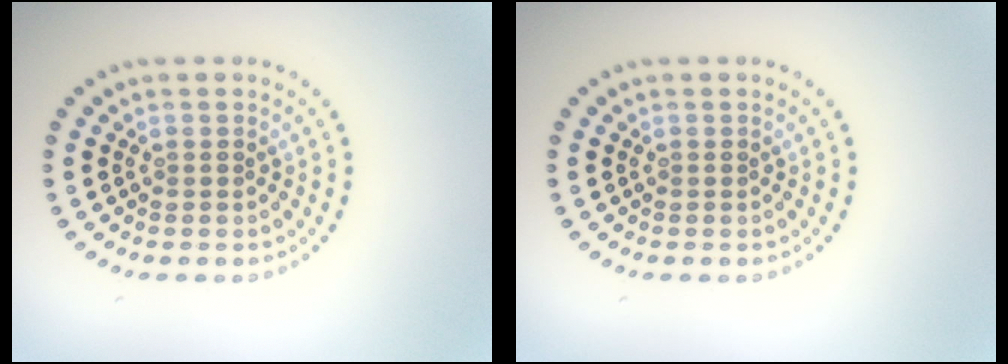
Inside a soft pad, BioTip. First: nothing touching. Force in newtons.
{"total": 0.0}